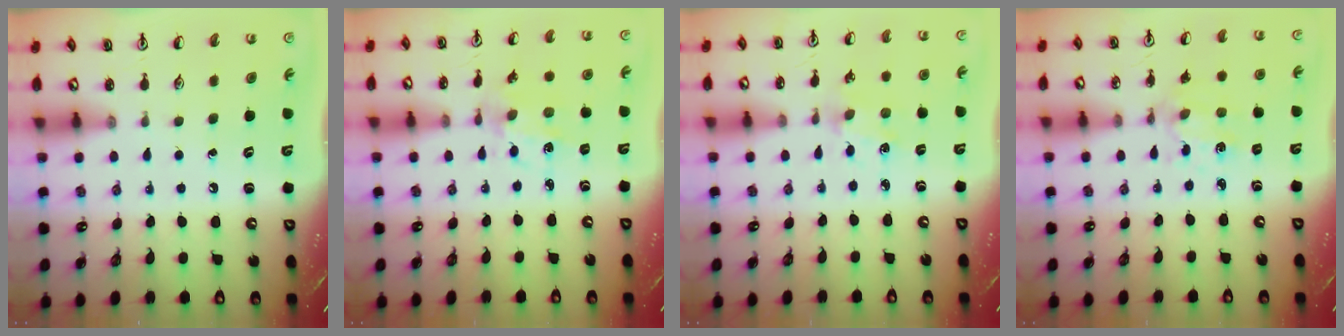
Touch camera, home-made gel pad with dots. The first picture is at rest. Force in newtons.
{"total": 3.7, "press": 3.6, "slide": 1.0}
{"total": 2.9, "press": 2.8, "slide": 0.4}
{"total": 1.8, "press": 1.8, "slide": 0.3}